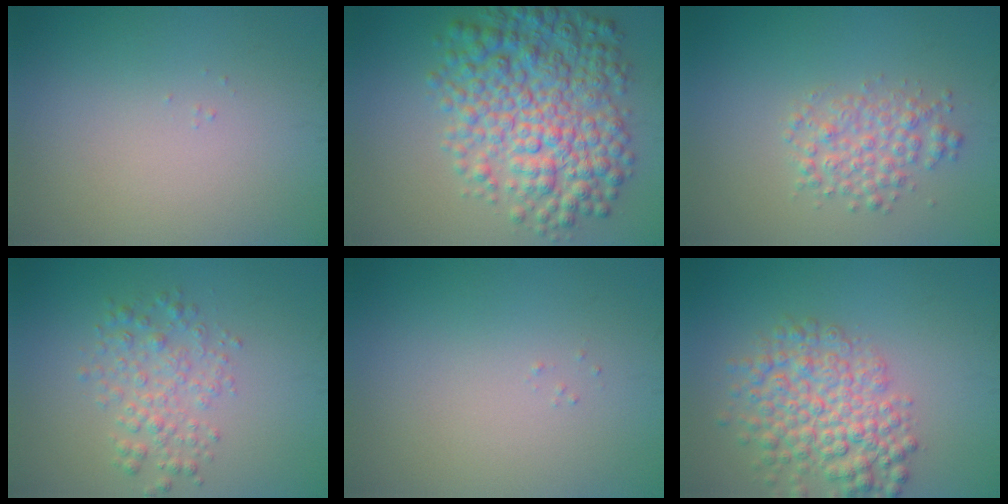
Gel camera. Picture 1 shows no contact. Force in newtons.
{"total": 8.9, "press": 8.9, "slide": 0.1}
{"total": 2.8, "press": 2.8, "slide": 0.1}
{"total": 2.8, "press": 2.8, "slide": 0.0}
{"total": 0.0}
{"total": 6.1, "press": 6.1, "slide": 0.2}